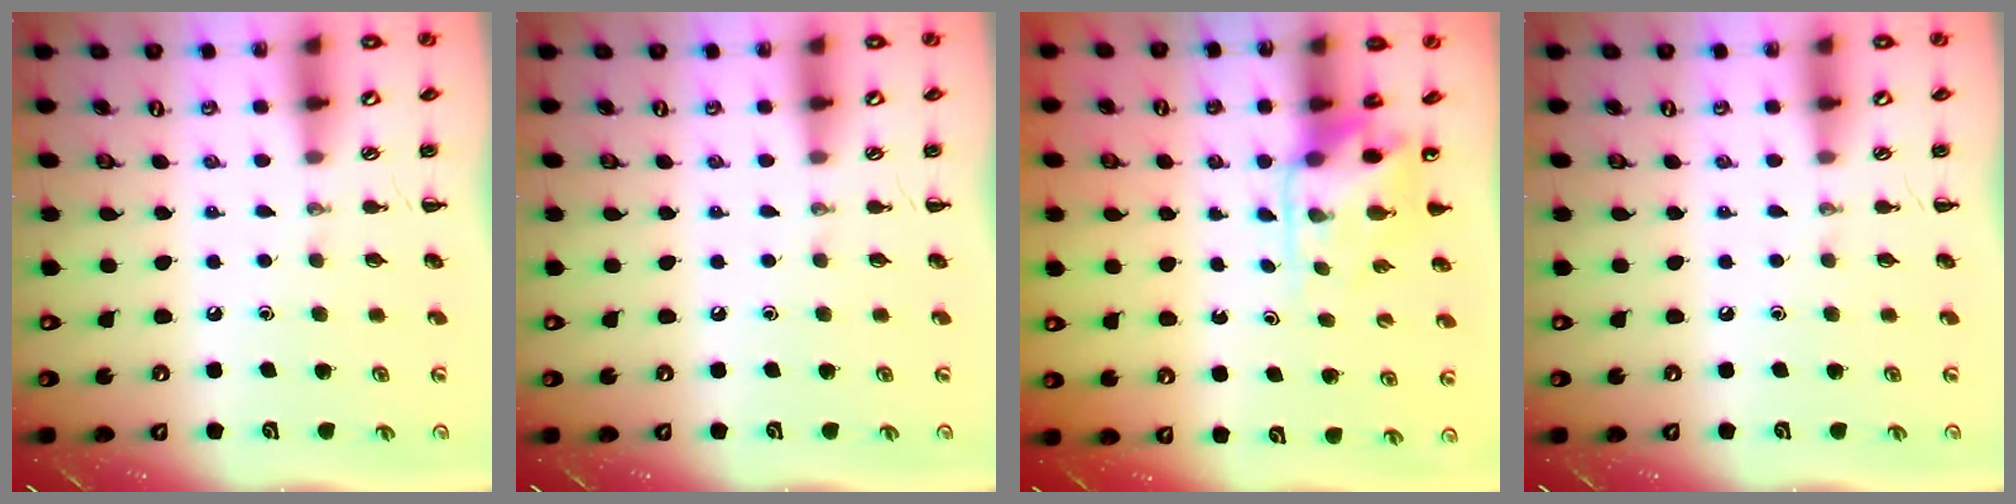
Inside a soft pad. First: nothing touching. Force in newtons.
{"total": 0.0}
{"total": 4.3, "press": 4.2, "slide": 1.0}
{"total": 0.0}